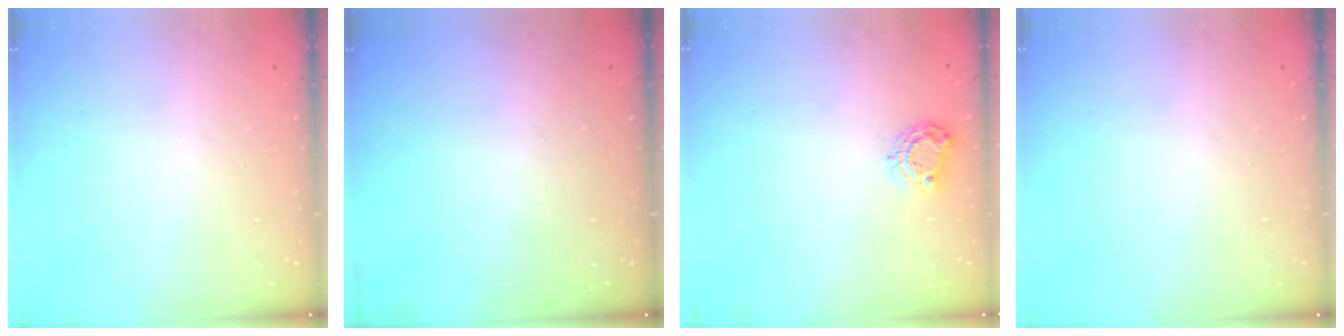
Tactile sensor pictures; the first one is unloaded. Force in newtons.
{"total": 0.0}
{"total": 5.9, "press": 5.9, "slide": 0.3}
{"total": 0.0}